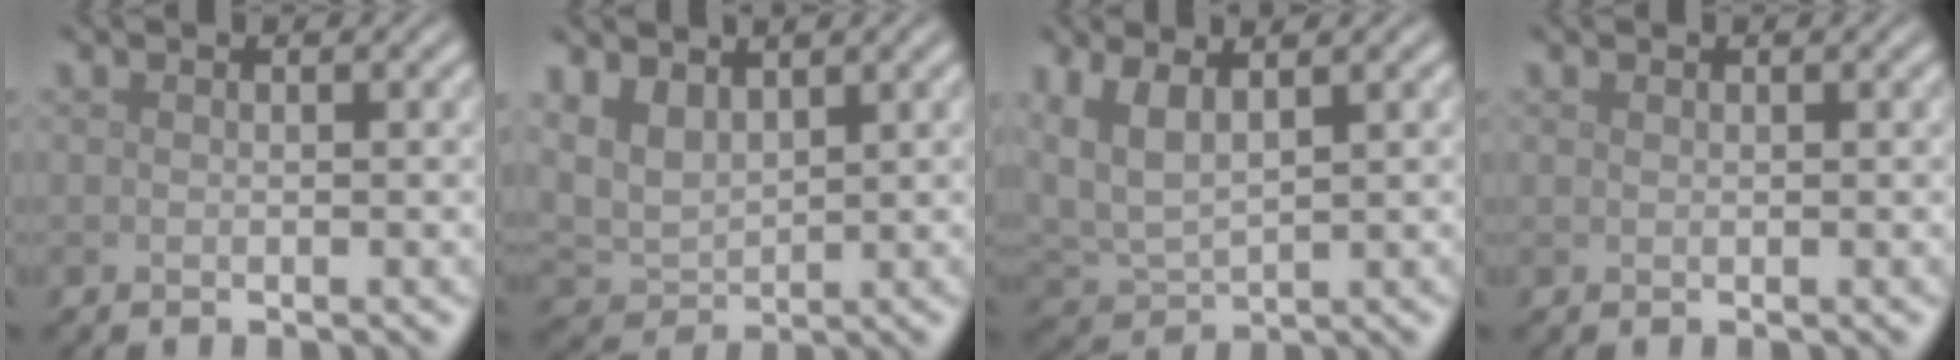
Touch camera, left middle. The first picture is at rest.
{"total": 3.8, "force": [2.2, 2.3, 2.1], "torque": [-0.055, -0.006, 0.042]}
{"total": 4.3, "force": [2.0, 2.0, 3.3], "torque": [-0.085, 0.001, 0.040]}
{"total": 0.0}